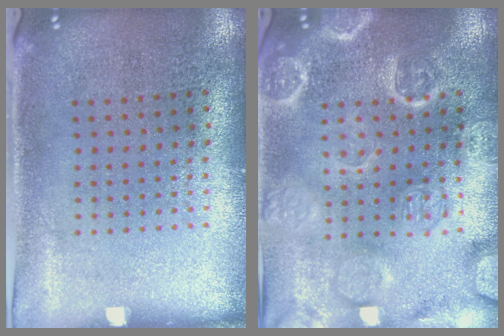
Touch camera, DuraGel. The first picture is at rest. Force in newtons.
{"total": 3.6, "press": 3.6, "slide": 0.4}